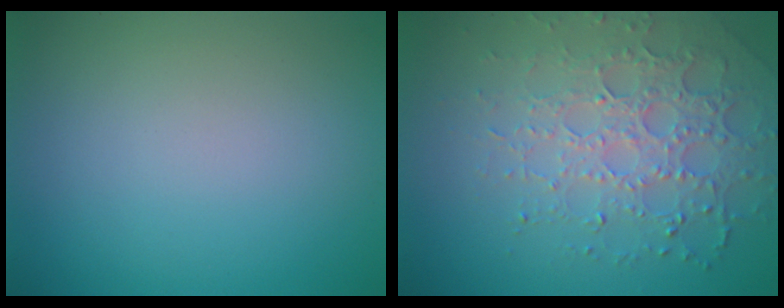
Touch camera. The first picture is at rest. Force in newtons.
{"total": 4.9, "press": 4.3, "slide": 2.5}